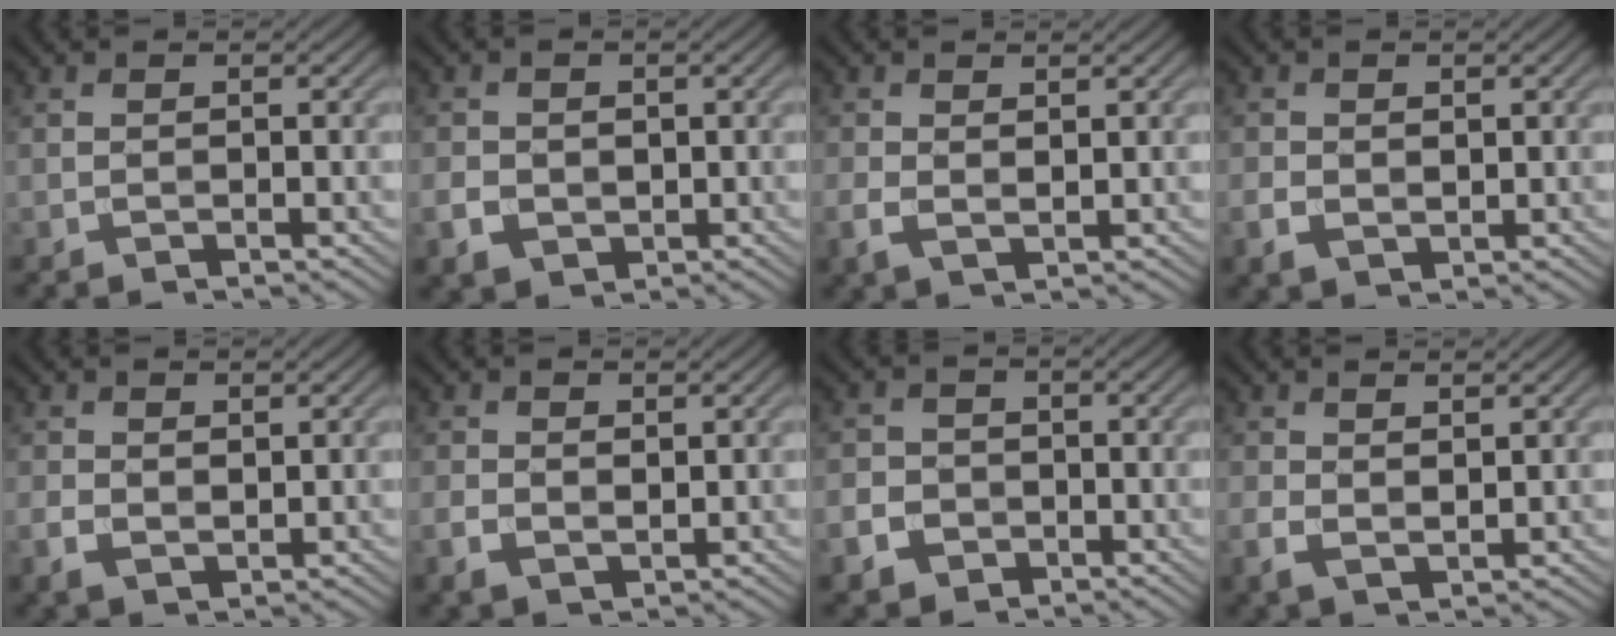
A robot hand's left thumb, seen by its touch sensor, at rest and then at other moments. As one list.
[{"total": 3.4, "force": [-0.6, 2.9, 1.7], "torque": [-0.041, -0.007, -0.011]}, {"total": 2.5, "force": [0.5, 1.2, 2.1], "torque": [-0.051, -0.003, 0.012]}, {"total": 2.6, "force": [-0.1, 2.0, 1.6], "torque": [-0.037, -0.007, 0.001]}, {"total": 2.6, "force": [0.3, 1.9, 1.8], "torque": [-0.040, -0.006, 0.010]}, {"total": 2.6, "force": [0.1, 1.7, 1.9], "torque": [-0.041, -0.007, 0.007]}, {"total": 4.6, "force": [-1.9, 3.9, 1.4], "torque": [-0.028, -0.008, -0.050]}, {"total": 2.8, "force": [0.9, 1.3, 2.3], "torque": [-0.054, -0.003, 0.020]}]